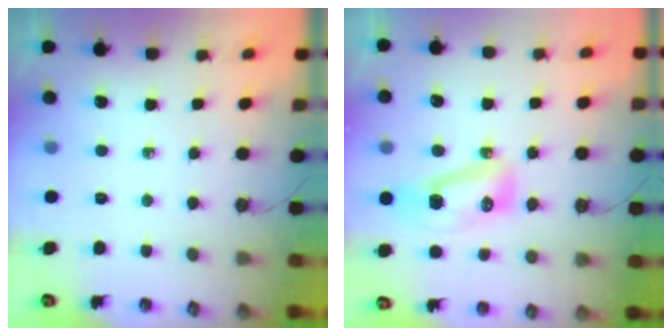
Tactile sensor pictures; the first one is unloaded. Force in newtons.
{"total": 10.7, "press": 10.5, "slide": 2.3}